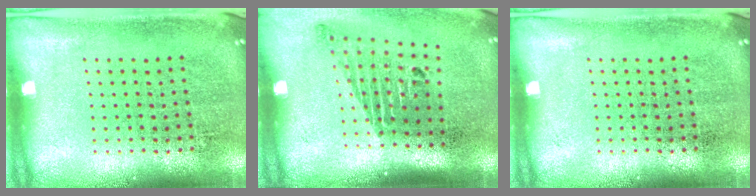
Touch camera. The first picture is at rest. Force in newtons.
{"total": 1.8, "press": 1.2, "slide": 1.3}
{"total": 0.0}